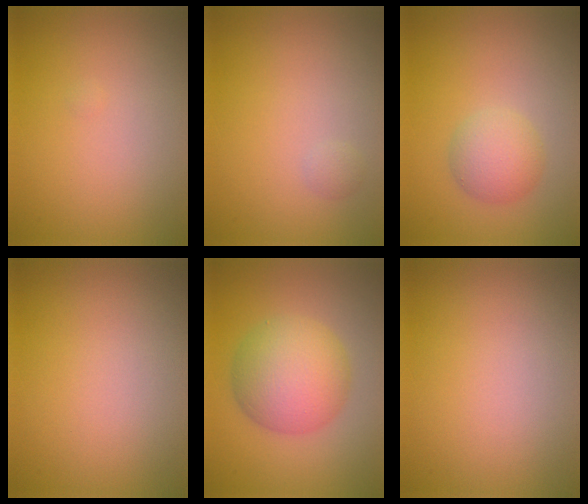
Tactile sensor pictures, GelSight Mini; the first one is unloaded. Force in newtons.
{"total": 0.6, "press": 0.6, "slide": 0.1}
{"total": 2.9, "press": 2.9, "slide": 0.0}
{"total": 0.0}
{"total": 7.0, "press": 7.0, "slide": 0.1}
{"total": 0.0}